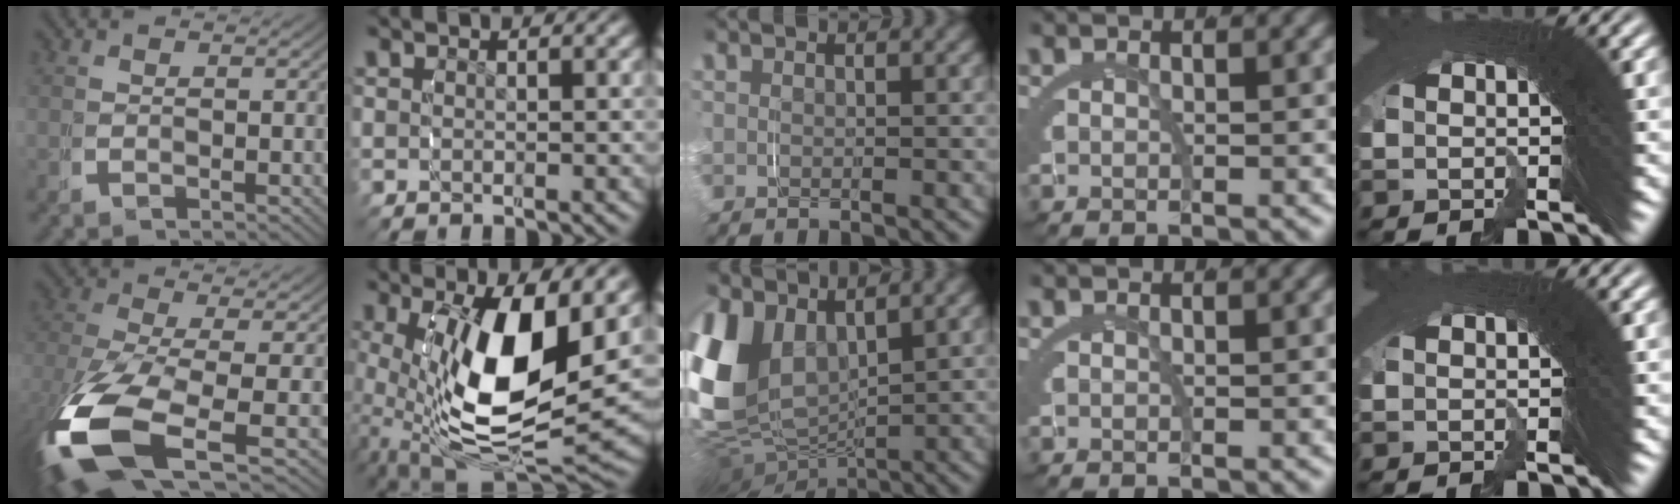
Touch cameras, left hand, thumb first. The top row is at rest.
{"thumb": {"total": 12.7, "force": [-4.2, 6.6, 10.0], "torque": [-0.239, -0.050, -0.036]}, "index": {"total": 13.4, "force": [-0.4, 6.7, 11.6], "torque": [-0.223, -0.032, 0.013]}, "middle": {"total": 14.0, "force": [0.4, 10.5, 9.3], "torque": [-0.225, -0.029, 0.016]}}